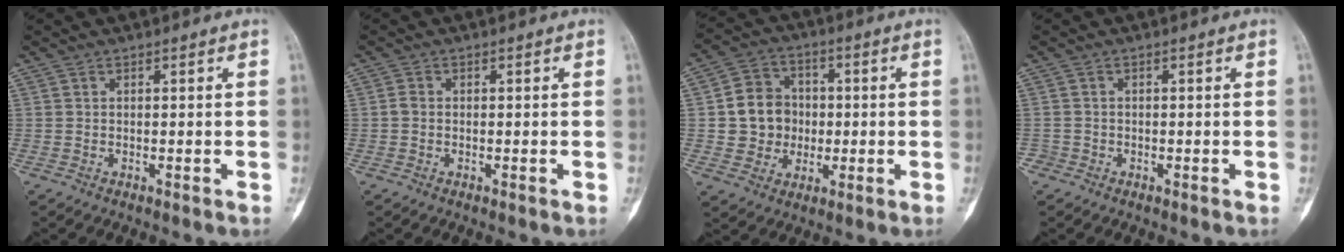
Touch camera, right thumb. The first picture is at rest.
{"total": 1.0, "force": [-0.2, 0.8, 0.6], "torque": [-0.012, 0.002, -0.009]}
{"total": 10.3, "force": [0.0, 9.5, 4.0], "torque": [-0.023, 0.018, -0.002]}
{"total": 1.3, "force": [-0.8, 1.0, -0.1], "torque": [0.004, 0.006, -0.020]}